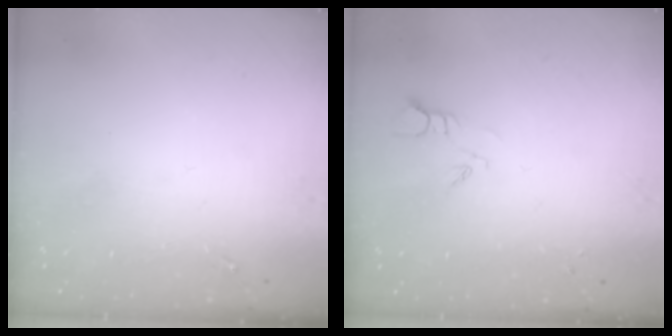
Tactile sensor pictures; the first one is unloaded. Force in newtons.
{"total": 3.3, "press": 3.3, "slide": 0.4}